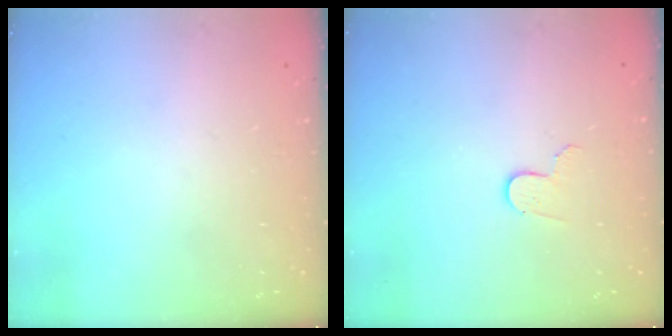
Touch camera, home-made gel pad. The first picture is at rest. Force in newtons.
{"total": 3.4, "press": 3.4, "slide": 0.3}